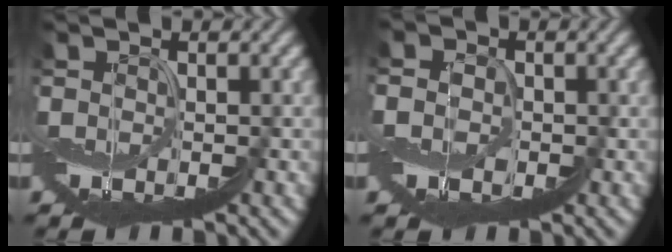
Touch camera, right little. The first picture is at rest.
{"total": 2.9, "force": [-0.7, 2.4, 1.5], "torque": [-0.001, 0.012, -0.039]}